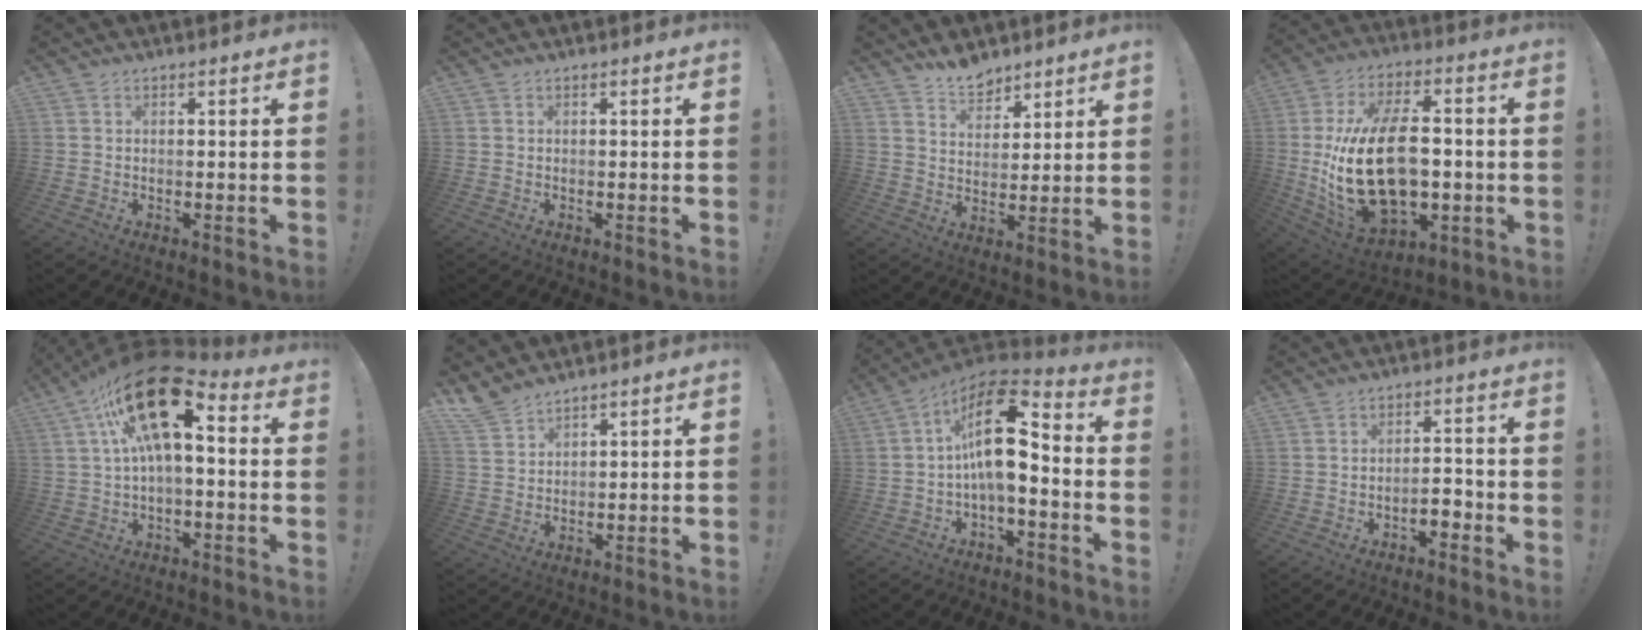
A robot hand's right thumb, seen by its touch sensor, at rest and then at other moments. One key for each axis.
{"total": 0.0}
{"total": 7.4, "fx": 6.5, "fy": 3.3, "fz": 1.5, "tx": -0.023, "ty": -0.049, "tz": 0.123}
{"total": 27.4, "fx": -2.1, "fy": 15.9, "fz": 22.3, "tx": -0.438, "ty": 0.011, "tz": -0.026}
{"total": 20.2, "fx": 6.2, "fy": 8.3, "fz": 17.4, "tx": -0.300, "ty": -0.028, "tz": 0.107}
{"total": 5.8, "fx": 5.1, "fy": 1.9, "fz": 1.8, "tx": -0.036, "ty": -0.030, "tz": 0.098}
{"total": 17.3, "fx": 2.1, "fy": 8.0, "fz": 15.2, "tx": -0.255, "ty": -0.008, "tz": 0.035}
{"total": 4.4, "fx": -2.8, "fy": 1.5, "fz": 3.0, "tx": -0.046, "ty": 0.005, "tz": -0.050}